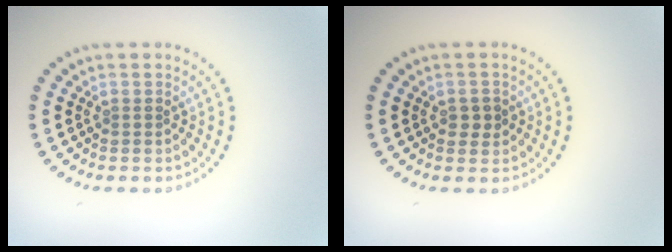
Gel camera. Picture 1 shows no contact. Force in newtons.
{"total": 1.5, "press": 1.5, "slide": 0.1}